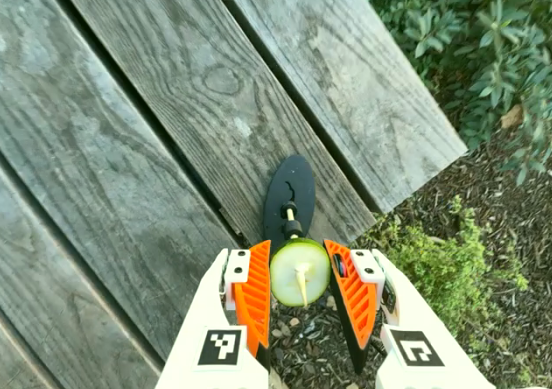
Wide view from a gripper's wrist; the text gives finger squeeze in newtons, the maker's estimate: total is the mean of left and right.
{"total": 10.8, "left": 10.9, "right": 10.7}